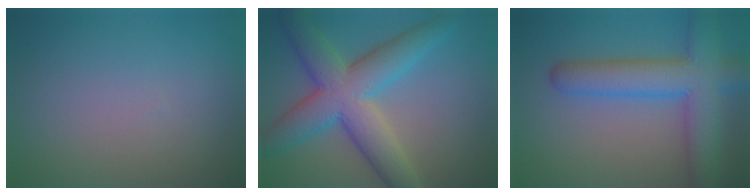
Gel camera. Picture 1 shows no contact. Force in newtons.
{"total": 8.7, "press": 8.7, "slide": 0.2}
{"total": 7.7, "press": 7.7, "slide": 0.5}